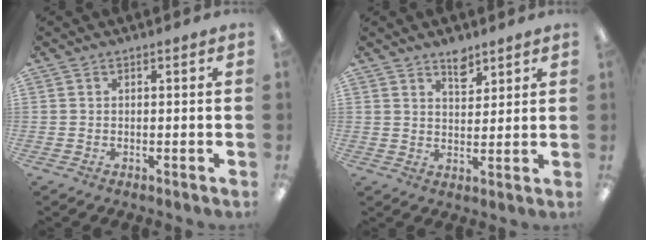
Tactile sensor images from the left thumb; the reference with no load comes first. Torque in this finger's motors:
{"motor_torque": [0.16, -0.34, 0.40, -0.35, 0.16]}